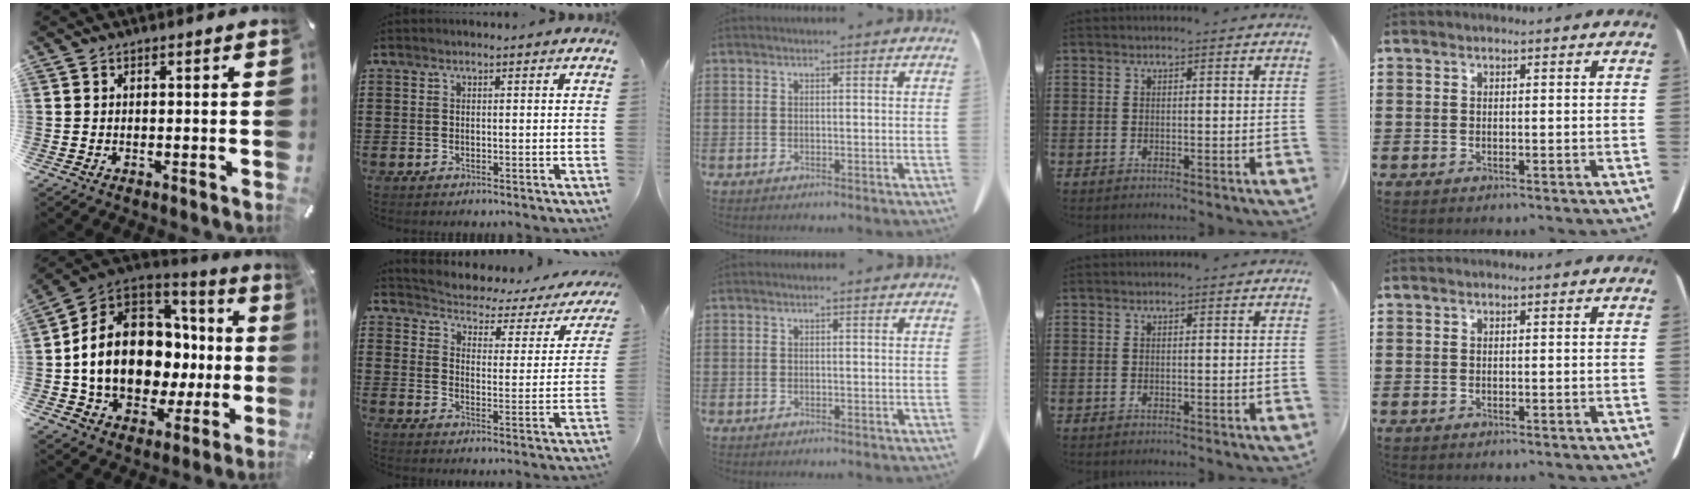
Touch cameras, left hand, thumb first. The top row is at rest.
{"thumb": {"total": 17.9, "force": [-0.8, 14.2, 10.9], "torque": [-0.228, -0.010, -0.003]}, "index": {"total": 2.1, "force": [2.0, 0.6, 0.5], "torque": [-0.031, -0.029, 0.022]}}